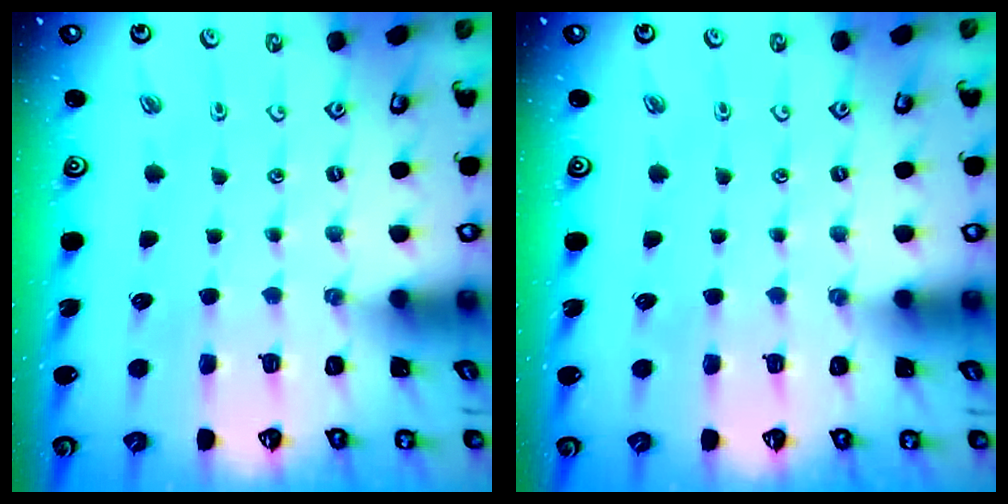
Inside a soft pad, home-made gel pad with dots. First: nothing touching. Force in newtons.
{"total": 0.0}